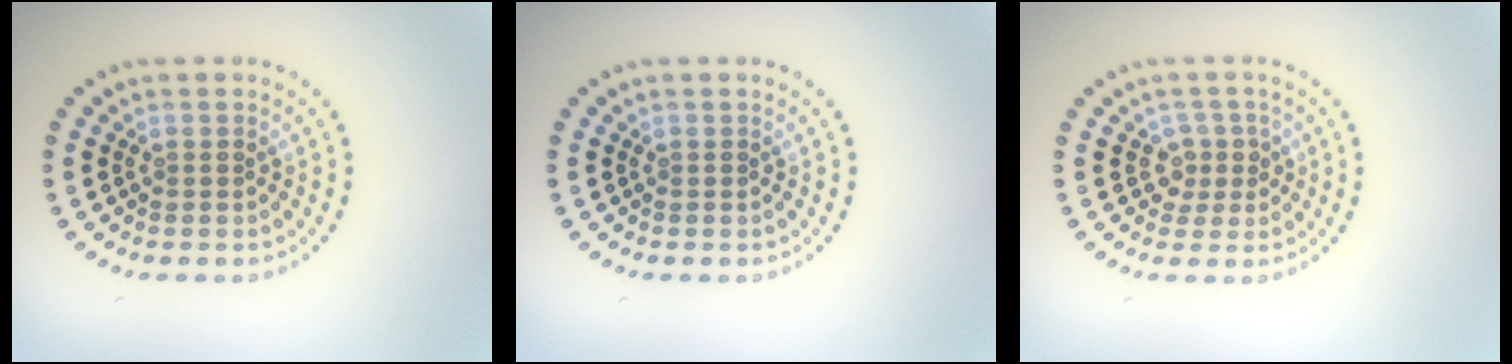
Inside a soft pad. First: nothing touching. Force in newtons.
{"total": 0.0}
{"total": 2.1, "press": 1.6, "slide": 1.3}